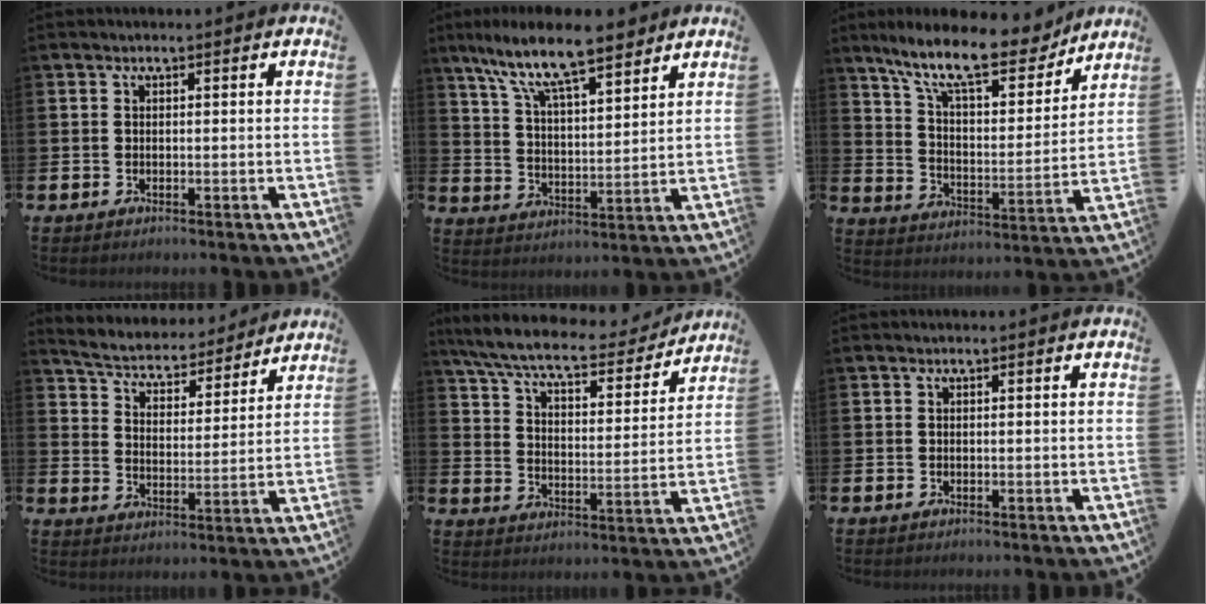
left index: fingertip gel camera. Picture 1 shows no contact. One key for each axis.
{"total": 11.1, "fx": 9.2, "fy": 2.3, "fz": 5.9, "tx": -0.134, "ty": -0.040, "tz": 0.160}
{"total": 12.4, "fx": 10.3, "fy": 3.3, "fz": 6.1, "tx": -0.142, "ty": -0.058, "tz": 0.176}
{"total": 5.2, "fx": 4.9, "fy": 1.4, "fz": 0.7, "tx": -0.040, "ty": -0.045, "tz": 0.079}
{"total": 8.3, "fx": 7.5, "fy": 1.1, "fz": 3.4, "tx": -0.098, "ty": -0.049, "tz": 0.126}
{"total": 0.0}